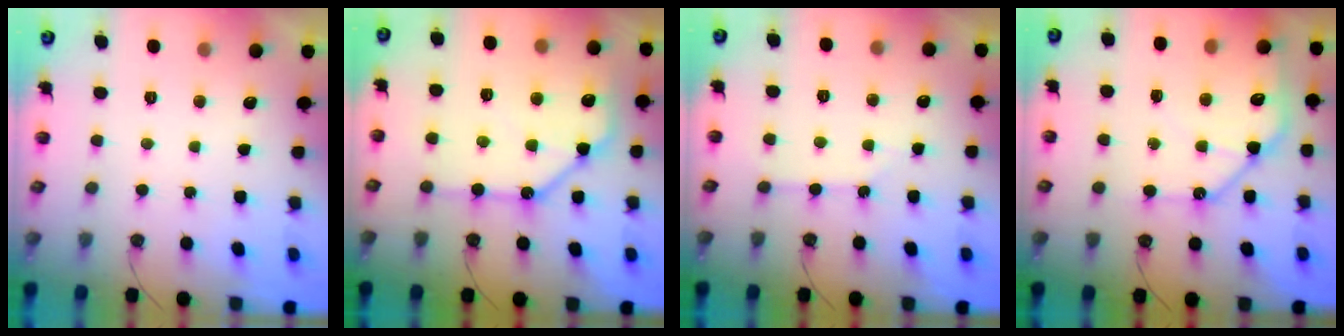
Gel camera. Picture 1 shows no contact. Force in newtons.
{"total": 13.9, "press": 13.8, "slide": 1.5}
{"total": 2.5, "press": 2.4, "slide": 0.5}
{"total": 12.3, "press": 12.2, "slide": 1.6}